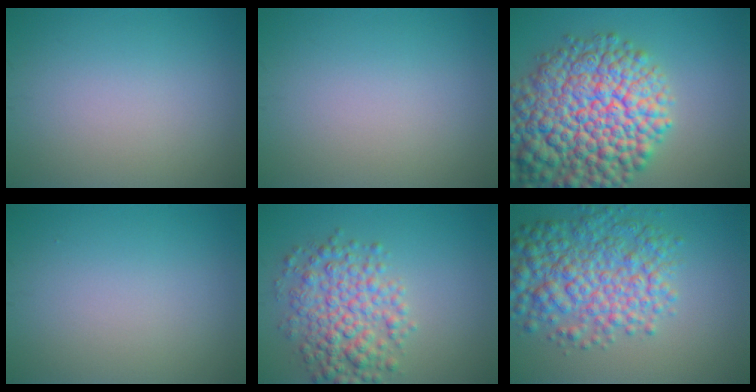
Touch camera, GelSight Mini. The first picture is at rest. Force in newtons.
{"total": 0.0}
{"total": 14.0, "press": 14.0, "slide": 0.7}
{"total": 0.0}
{"total": 5.8, "press": 5.8, "slide": 0.0}
{"total": 7.7, "press": 7.7, "slide": 0.1}